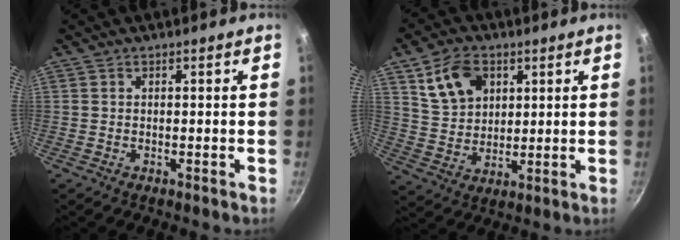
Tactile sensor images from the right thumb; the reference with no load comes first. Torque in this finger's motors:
{"motor_torque": [-0.82, 1.00, -0.03, 0.08, 0.27]}